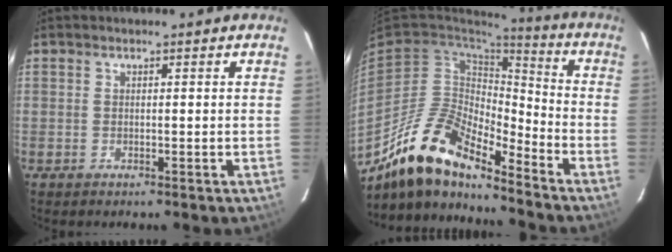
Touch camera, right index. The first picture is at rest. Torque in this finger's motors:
{"motor_torque": [1.03, -1.11, 0.54, 0.08]}